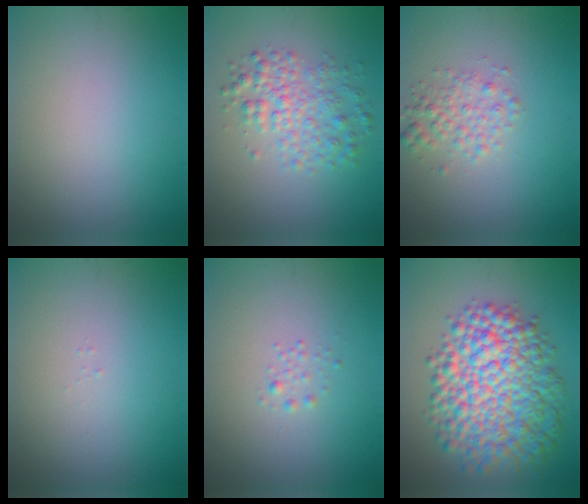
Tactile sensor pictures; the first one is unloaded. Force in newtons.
{"total": 3.6, "press": 3.6, "slide": 0.1}
{"total": 2.4, "press": 2.4, "slide": 0.1}
{"total": 0.0}
{"total": 0.7, "press": 0.7, "slide": 0.0}
{"total": 10.3, "press": 10.2, "slide": 0.2}